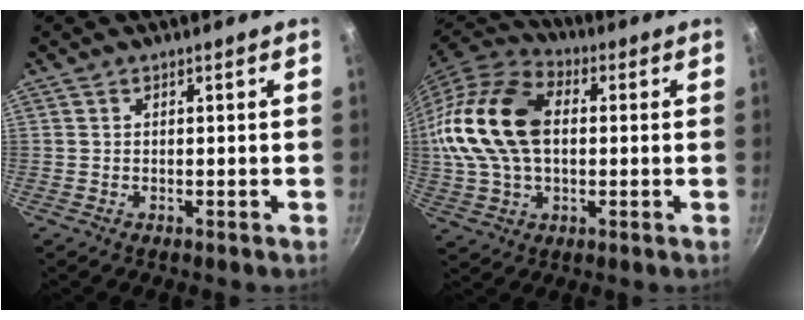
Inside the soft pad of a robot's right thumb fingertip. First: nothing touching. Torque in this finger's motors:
{"motor_torque": [1.30, 3.71, 1.49, -1.27, 0.30]}